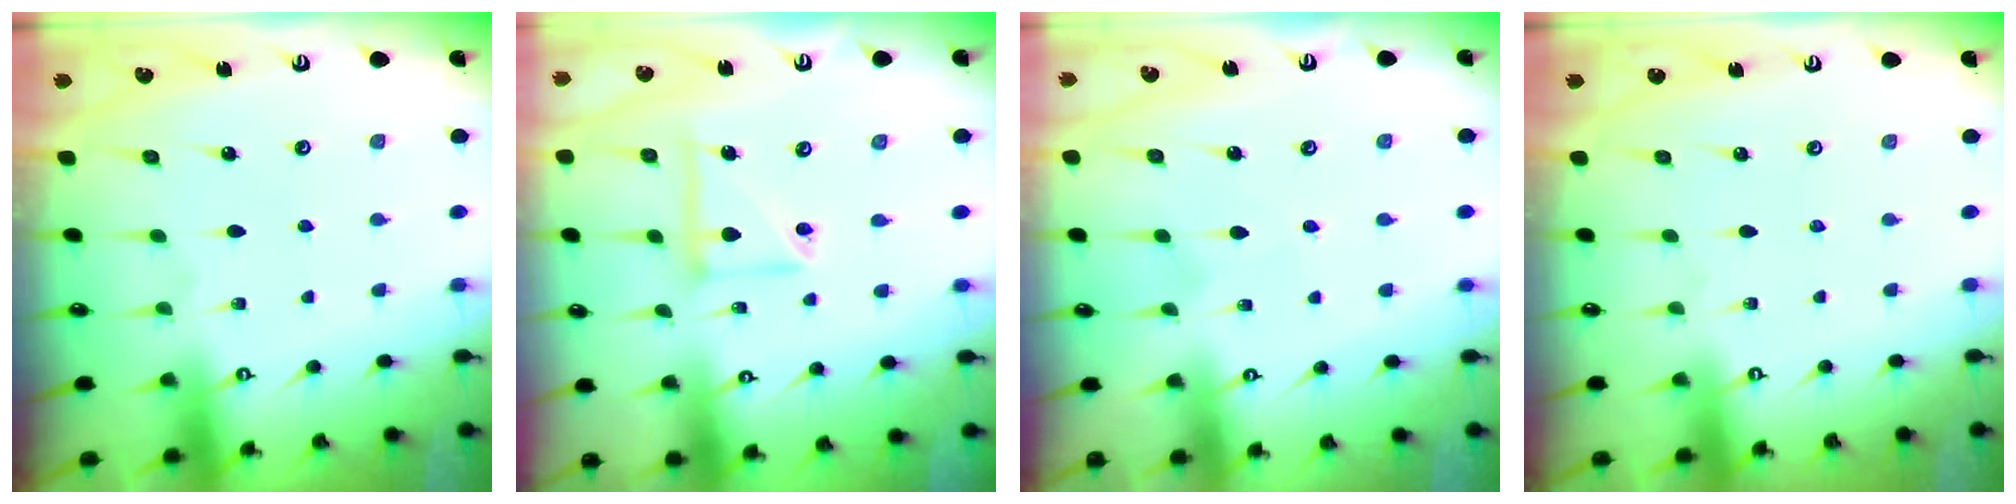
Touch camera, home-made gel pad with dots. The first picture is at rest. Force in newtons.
{"total": 10.4, "press": 10.3, "slide": 1.0}
{"total": 3.0, "press": 3.0, "slide": 0.3}
{"total": 0.0}